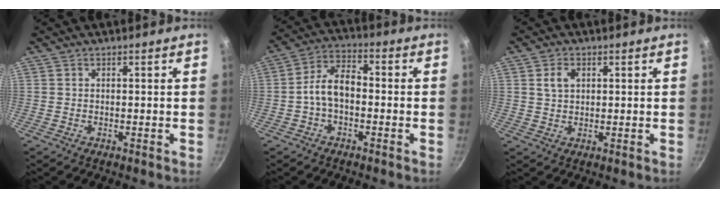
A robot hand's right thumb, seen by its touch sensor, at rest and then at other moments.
{"total": 7.9, "force": [-1.2, 4.7, 6.3], "torque": [-0.110, 0.032, -0.034]}
{"total": 3.5, "force": [1.2, 2.3, 2.3], "torque": [-0.038, -0.001, 0.024]}